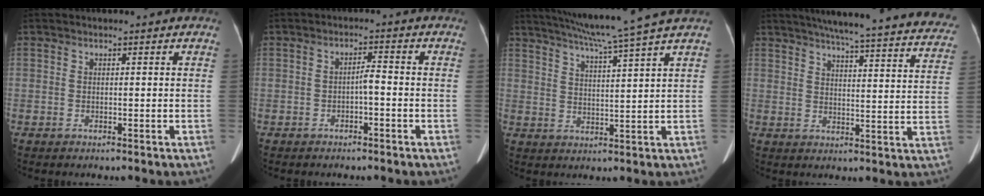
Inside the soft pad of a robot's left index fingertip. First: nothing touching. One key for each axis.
{"total": 2.1, "fx": -1.0, "fy": 0.5, "fz": 1.8, "tx": -0.027, "ty": 0.005, "tz": -0.019}
{"total": 11.3, "fx": 9.4, "fy": -2.5, "fz": 5.8, "tx": -0.100, "ty": -0.007, "tz": 0.139}
{"total": 29.4, "fx": 26.5, "fy": 2.3, "fz": 12.5, "tx": -0.179, "ty": -0.057, "tz": 0.307}